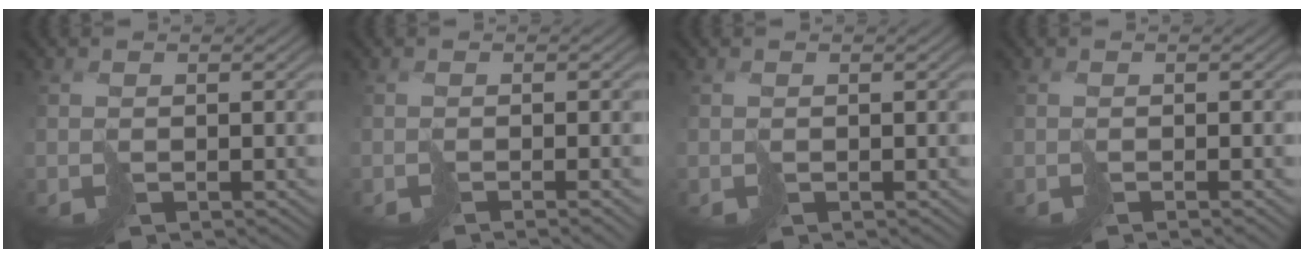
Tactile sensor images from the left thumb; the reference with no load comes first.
{"total": 2.4, "force": [-0.9, 0.4, 2.2], "torque": [-0.022, -0.001, -0.021]}
{"total": 0.0}
{"total": 0.9, "force": [-0.4, 0.0, 0.8], "torque": [-0.006, 0.001, -0.013]}